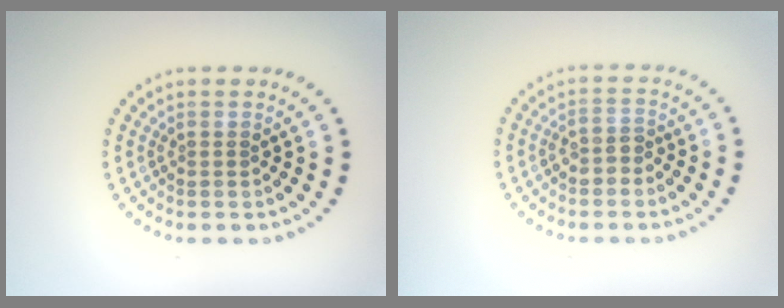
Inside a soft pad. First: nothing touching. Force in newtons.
{"total": 1.7, "press": 1.5, "slide": 0.8}